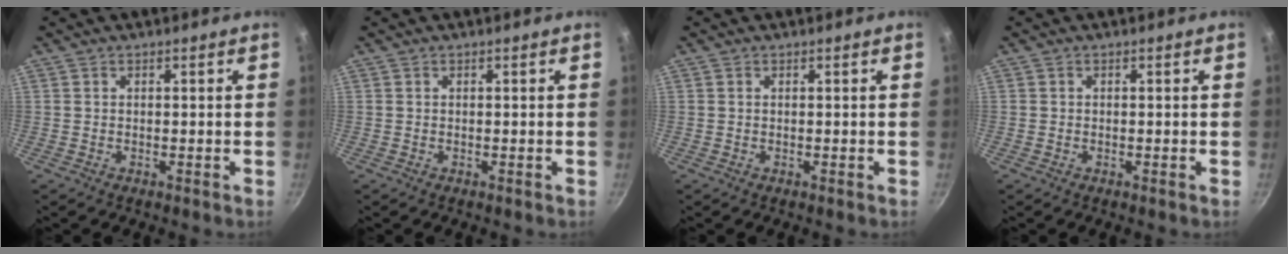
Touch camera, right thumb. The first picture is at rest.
{"total": 0.0}
{"total": 0.0}
{"total": 0.0}